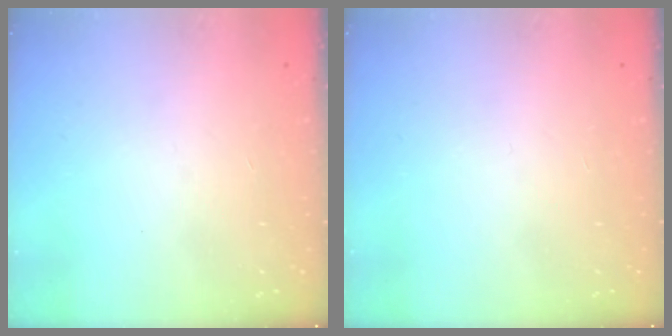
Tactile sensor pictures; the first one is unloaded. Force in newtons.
{"total": 0.0}